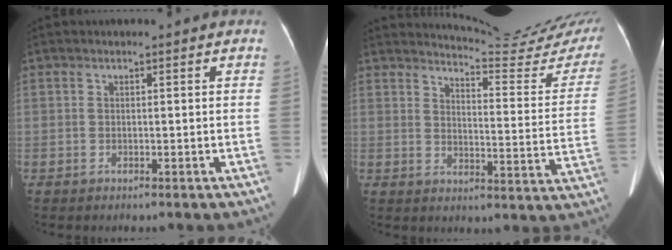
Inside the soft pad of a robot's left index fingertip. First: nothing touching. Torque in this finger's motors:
{"motor_torque": [-0.10, -0.94, 0.04, 0.00]}